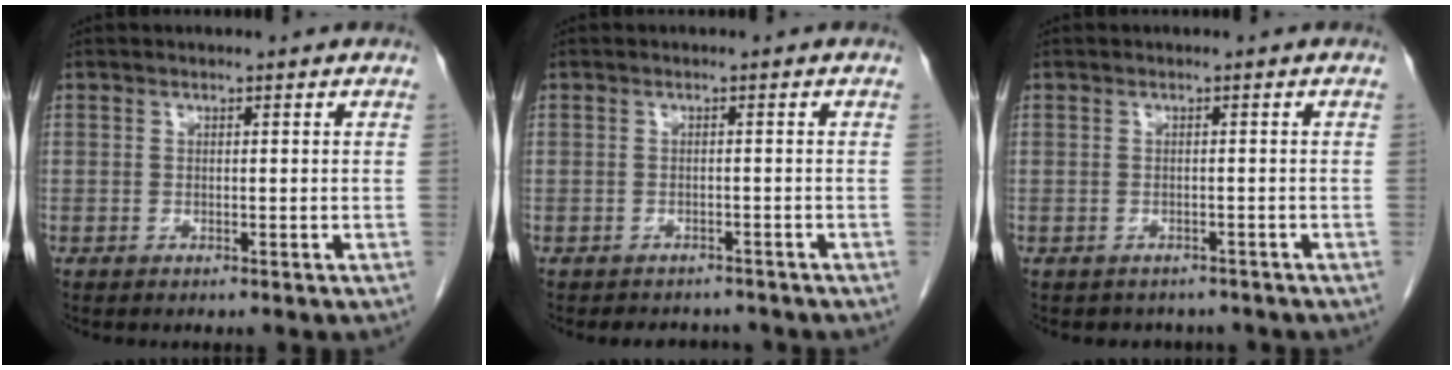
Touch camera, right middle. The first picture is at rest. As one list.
[{"total": 4.3, "force": [-3.9, 1.7, 0.6], "torque": [-0.010, 0.001, -0.048]}, {"total": 3.9, "force": [-3.4, 1.9, 0.3], "torque": [-0.010, 0.004, -0.040]}]